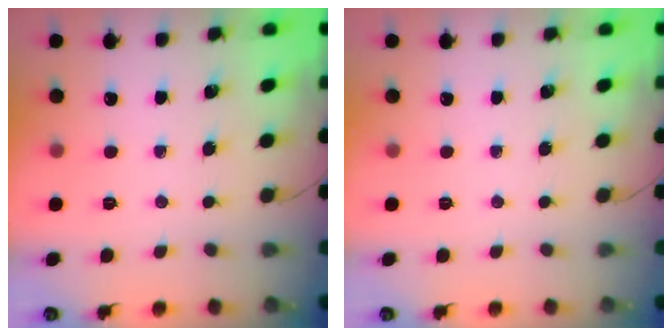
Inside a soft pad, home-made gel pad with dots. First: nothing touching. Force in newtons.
{"total": 0.0}